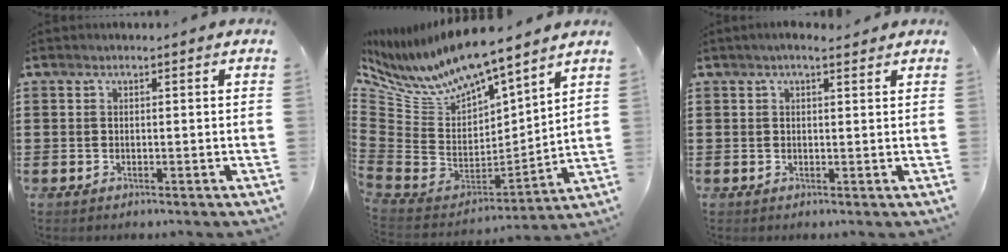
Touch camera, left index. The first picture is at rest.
{"total": 7.5, "force": [6.7, 1.7, 3.0], "torque": [-0.104, -0.063, 0.112]}
{"total": 2.1, "force": [1.6, 0.4, 1.3], "torque": [-0.028, 0.006, 0.029]}